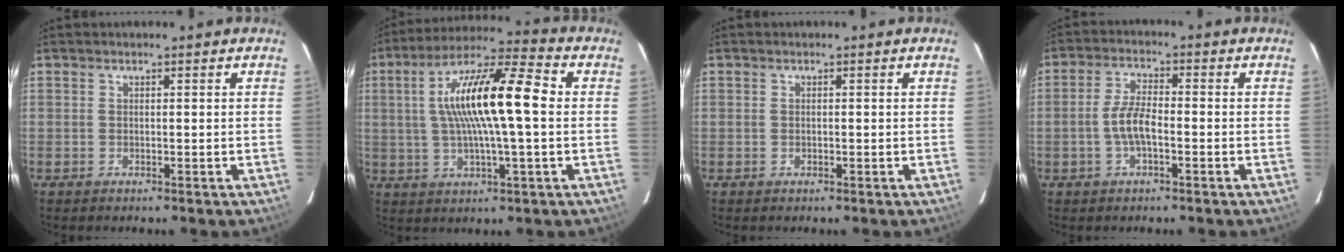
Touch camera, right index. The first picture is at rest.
{"total": 16.2, "force": [1.6, 2.2, 16.0], "torque": [-0.295, 0.017, 0.022]}
{"total": 0.0}
{"total": 5.1, "force": [-1.6, 1.5, 4.6], "torque": [-0.098, 0.008, -0.031]}